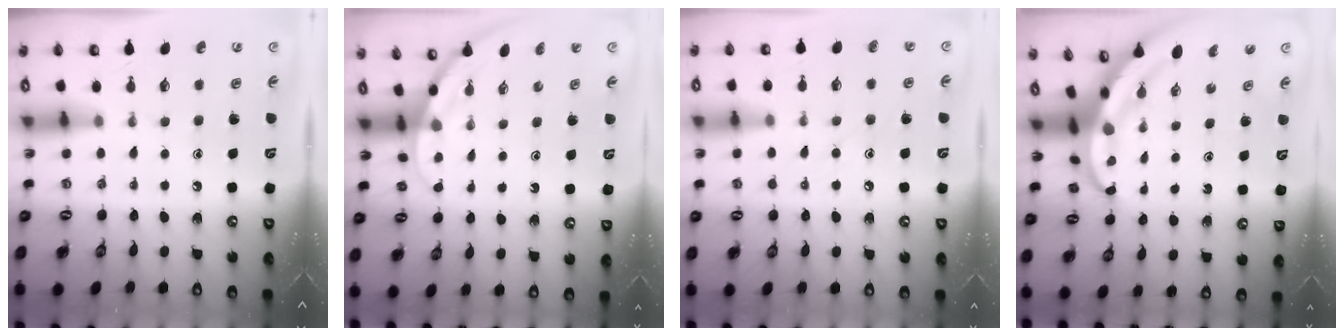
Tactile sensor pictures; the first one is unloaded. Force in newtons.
{"total": 4.1, "press": 4.1, "slide": 0.3}
{"total": 6.4, "press": 6.4, "slide": 0.3}
{"total": 4.5, "press": 4.5, "slide": 0.5}